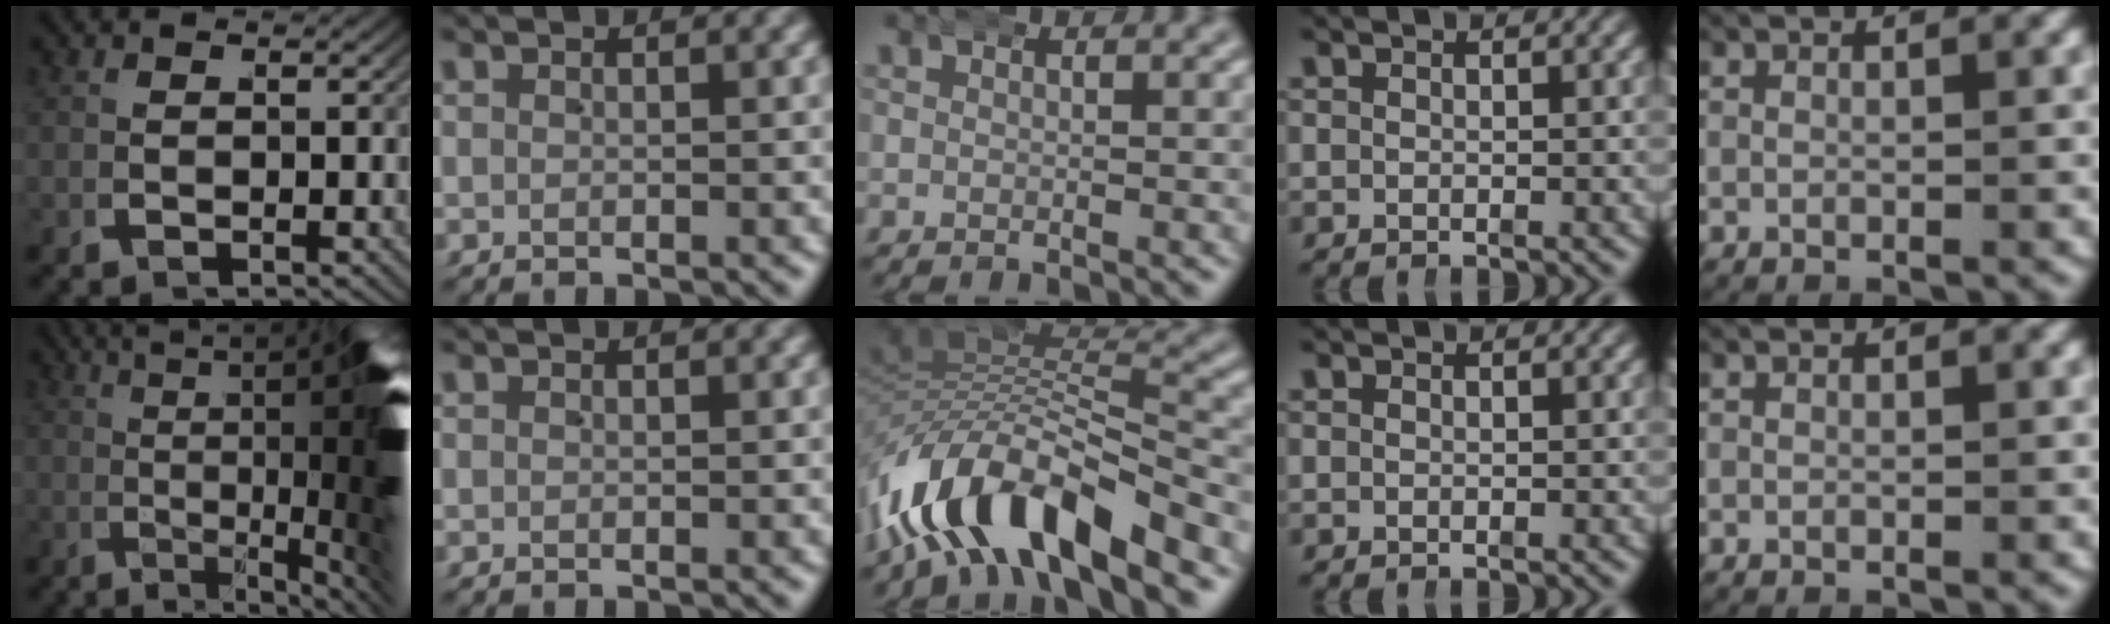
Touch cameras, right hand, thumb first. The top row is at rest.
{"thumb": {"total": 23.6, "force": [1.9, 7.7, 22.3], "torque": [-0.276, -0.006, 0.027]}, "middle": {"total": 11.3, "force": [-5.3, 6.8, 7.3], "torque": [-0.151, -0.037, -0.074]}}